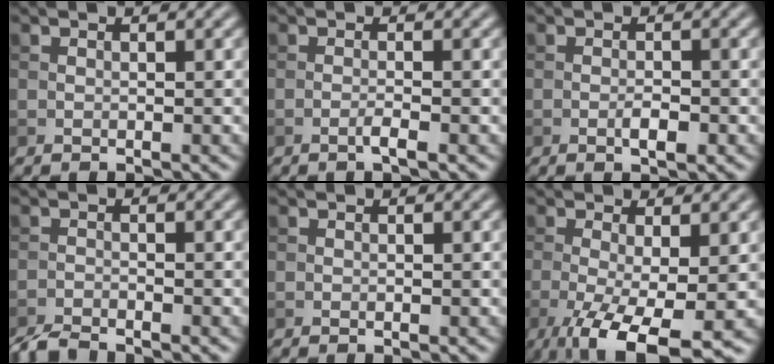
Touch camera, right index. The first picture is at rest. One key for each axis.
{"total": 1.2, "fx": -0.6, "fy": 0.1, "fz": 1.1, "tx": -0.016, "ty": 0.003, "tz": -0.016}
{"total": 1.6, "fx": -0.7, "fy": 0.5, "fz": 1.4, "tx": -0.026, "ty": 0.000, "tz": -0.012}
{"total": 2.5, "fx": -2.4, "fy": 0.2, "fz": 0.7, "tx": -0.017, "ty": -0.005, "tz": -0.052}
{"total": 0.0}
{"total": 7.7, "fx": -2.9, "fy": 2.1, "fz": 6.9, "tx": -0.133, "ty": -0.019, "tz": -0.040}